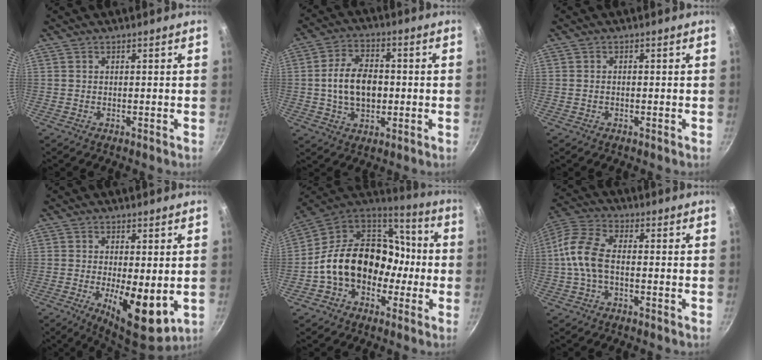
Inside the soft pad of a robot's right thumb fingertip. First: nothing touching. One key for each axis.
{"total": 11.1, "fx": -0.3, "fy": 7.2, "fz": 8.5, "tx": -0.133, "ty": 0.015, "tz": -0.009}
{"total": 0.6, "fx": -0.2, "fy": 0.4, "fz": 0.4, "tx": -0.008, "ty": 0.004, "tz": -0.004}
{"total": 10.9, "fx": -1.8, "fy": 4.1, "fz": 10.0, "tx": -0.142, "ty": -0.010, "tz": -0.015}
{"total": 21.2, "fx": -3.2, "fy": 16.2, "fz": 13.2, "tx": -0.176, "ty": 0.068, "tz": -0.053}
{"total": 9.3, "fx": -1.1, "fy": 5.0, "fz": 7.8, "tx": -0.165, "ty": 0.031, "tz": -0.040}